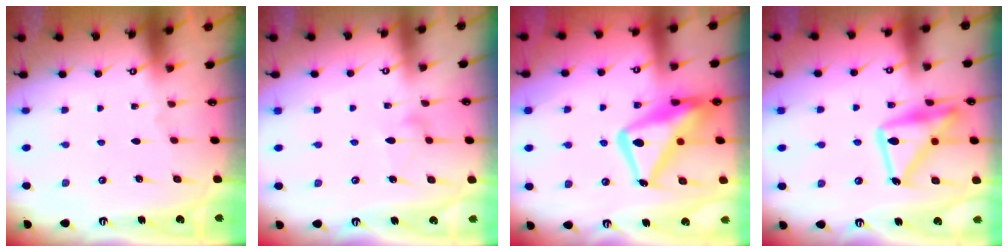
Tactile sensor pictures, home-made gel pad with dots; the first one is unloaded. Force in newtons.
{"total": 6.5, "press": 6.5, "slide": 0.3}
{"total": 18.7, "press": 18.6, "slide": 1.7}
{"total": 19.0, "press": 19.0, "slide": 1.4}